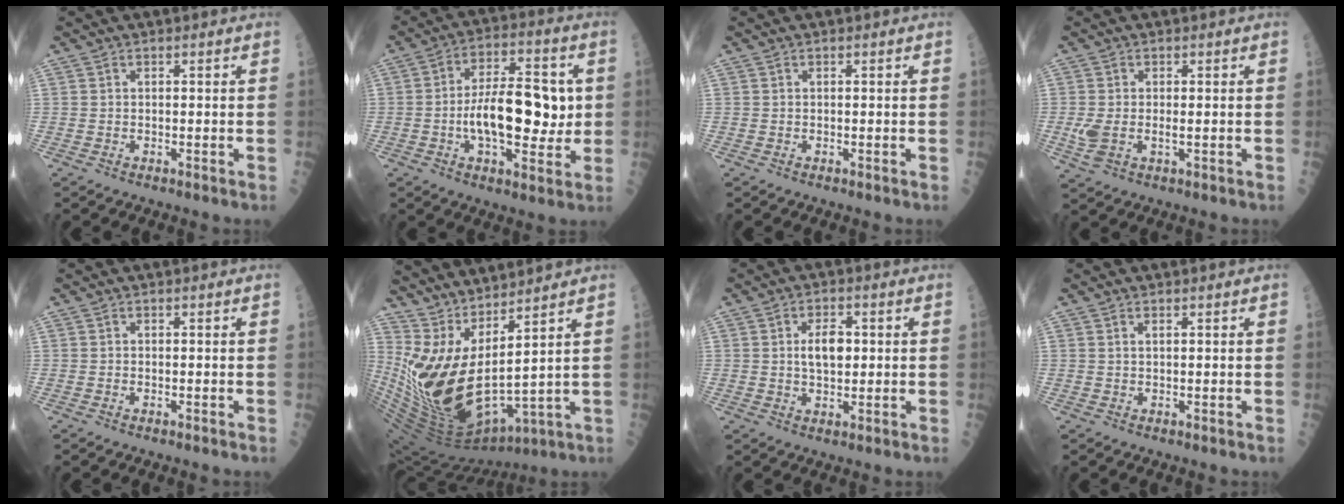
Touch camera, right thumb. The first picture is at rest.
{"total": 16.2, "force": [-0.5, 7.6, 14.3], "torque": [-0.200, 0.015, -0.010]}
{"total": 0.0}
{"total": 4.3, "force": [-0.4, 2.3, 3.6], "torque": [-0.090, -0.004, -0.001]}
{"total": 0.0}
{"total": 17.9, "force": [8.2, 3.5, 15.4], "torque": [-0.309, -0.090, 0.177]}
{"total": 5.5, "force": [0.7, 3.1, 4.5], "torque": [-0.064, 0.001, 0.011]}
{"total": 0.6, "force": [0.3, 0.1, 0.5], "torque": [-0.013, 0.002, 0.006]}